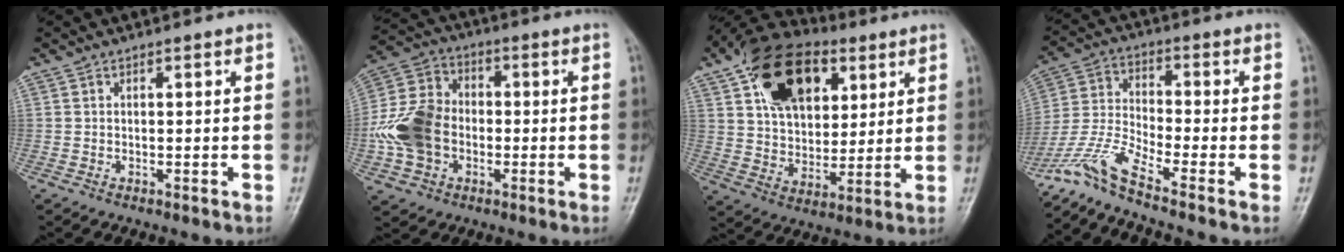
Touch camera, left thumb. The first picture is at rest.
{"total": 13.4, "force": [-2.3, 10.4, 8.2], "torque": [-0.149, 0.029, -0.049]}
{"total": 19.4, "force": [8.3, 12.2, 12.6], "torque": [-0.177, -0.018, 0.140]}
{"total": 8.6, "force": [-7.1, -0.4, 4.8], "torque": [-0.123, 0.030, -0.154]}